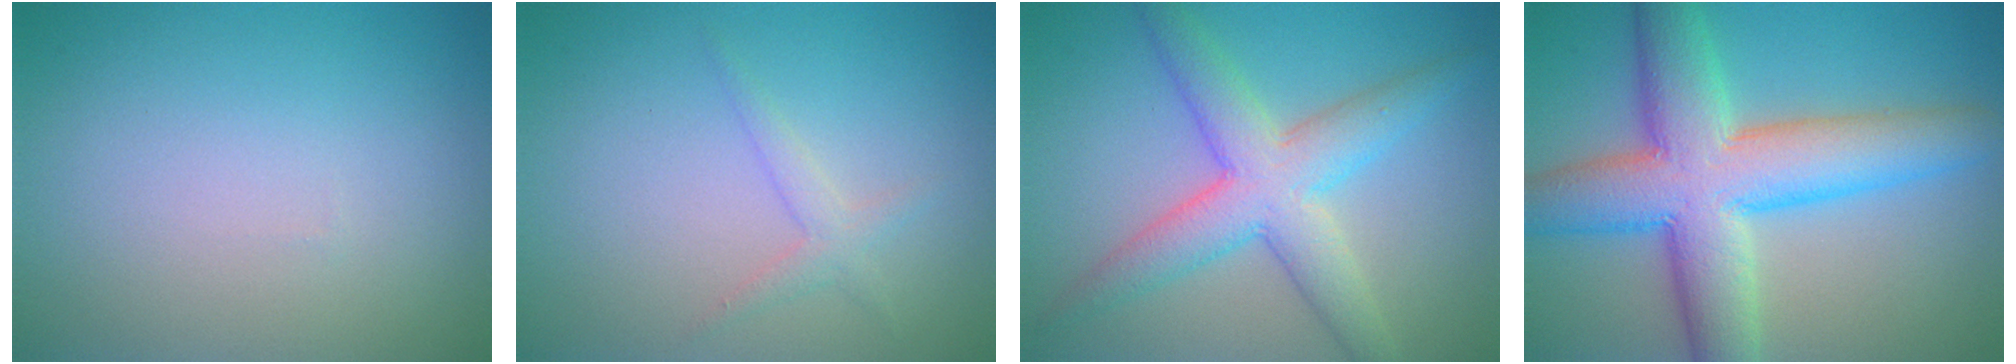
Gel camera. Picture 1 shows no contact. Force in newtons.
{"total": 1.4, "press": 1.4, "slide": 0.1}
{"total": 6.1, "press": 6.0, "slide": 0.2}
{"total": 10.2, "press": 10.2, "slide": 0.3}